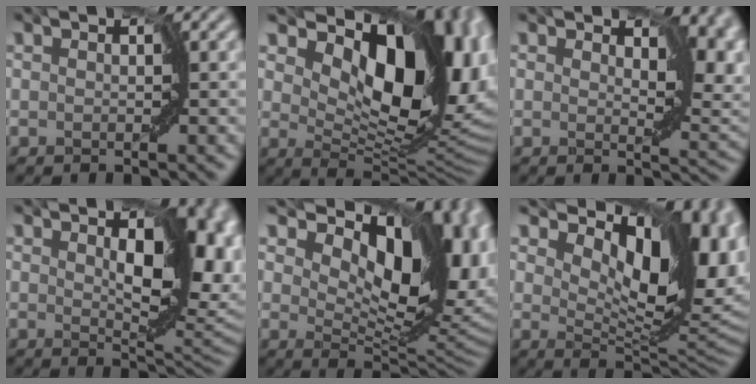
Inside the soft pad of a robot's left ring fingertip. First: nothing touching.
{"total": 14.9, "force": [5.0, 7.8, 11.7], "torque": [-0.159, -0.011, 0.091]}
{"total": 7.9, "force": [1.7, 4.1, 6.5], "torque": [-0.089, -0.005, 0.025]}
{"total": 11.9, "force": [1.4, 6.4, 10.0], "torque": [-0.127, -0.004, 0.025]}
{"total": 15.4, "force": [4.8, 8.2, 12.1], "torque": [-0.167, -0.008, 0.086]}
{"total": 12.9, "force": [3.8, 6.3, 10.5], "torque": [-0.148, -0.013, 0.071]}